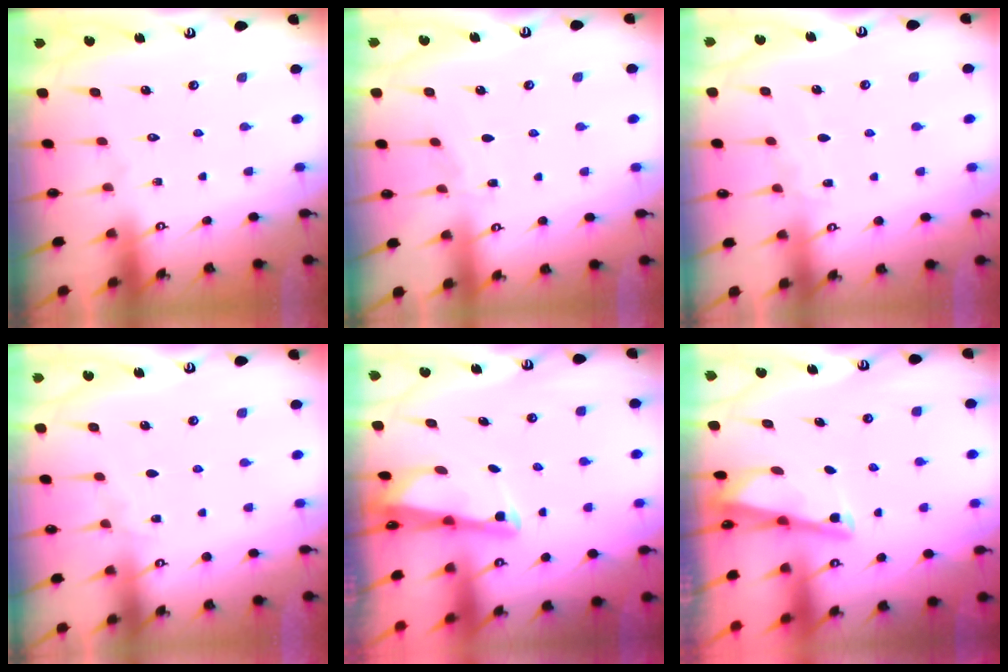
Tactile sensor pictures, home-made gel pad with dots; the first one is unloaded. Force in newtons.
{"total": 2.7, "press": 2.7, "slide": 0.4}
{"total": 3.5, "press": 3.5, "slide": 0.5}
{"total": 2.9, "press": 2.8, "slide": 0.4}
{"total": 2.6, "press": 2.6, "slide": 0.2}
{"total": 2.9, "press": 2.9, "slide": 0.4}